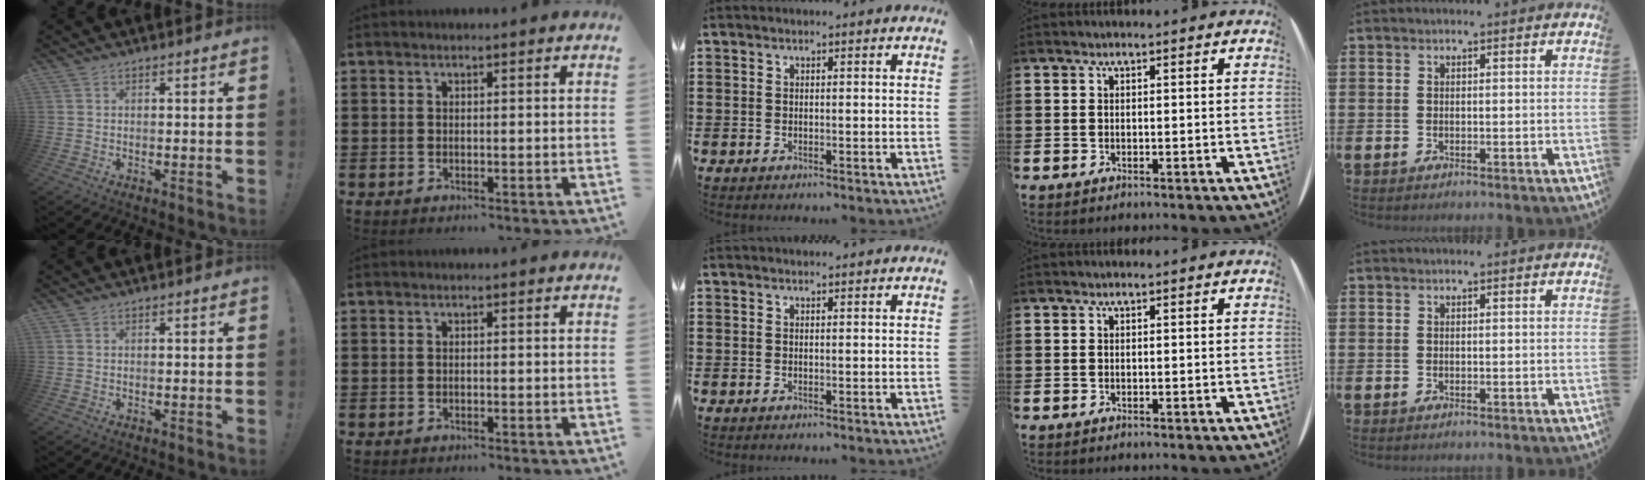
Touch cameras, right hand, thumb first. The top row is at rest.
{"middle": {"total": 0.9, "force": [0.9, 0.1, 0.0], "torque": [0.005, -0.004, 0.015]}}